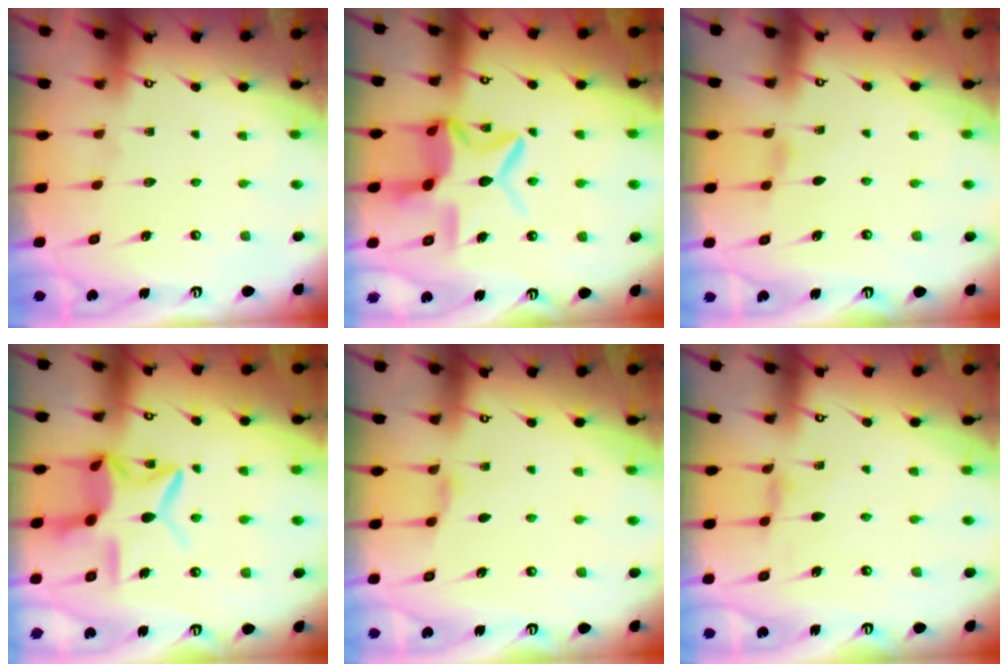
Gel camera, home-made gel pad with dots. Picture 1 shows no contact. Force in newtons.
{"total": 12.9, "press": 12.9, "slide": 1.2}
{"total": 2.1, "press": 2.1, "slide": 0.4}
{"total": 12.8, "press": 12.7, "slide": 1.0}
{"total": 2.3, "press": 2.3, "slide": 0.4}
{"total": 2.4, "press": 2.4, "slide": 0.4}